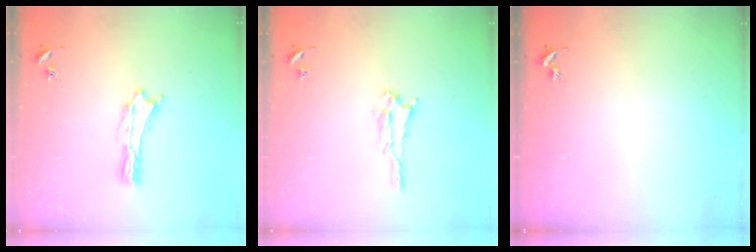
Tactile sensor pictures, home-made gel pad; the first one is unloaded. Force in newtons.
{"total": 1.6, "press": 1.6, "slide": 0.3}
{"total": 0.0}